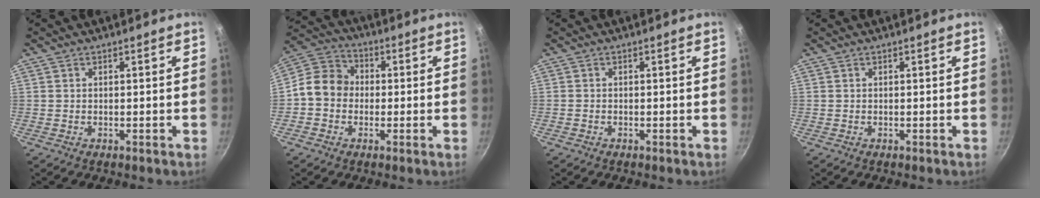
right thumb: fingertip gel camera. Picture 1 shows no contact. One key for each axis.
{"total": 9.1, "fx": -0.9, "fy": 7.8, "fz": 4.6, "tx": -0.054, "ty": 0.025, "tz": -0.041}
{"total": 0.0}
{"total": 0.0}